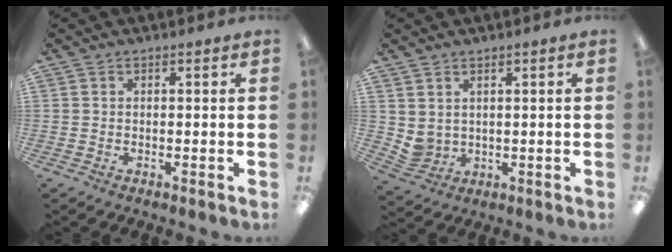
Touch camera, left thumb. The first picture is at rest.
{"total": 3.6, "force": [2.4, 2.6, 0.7], "torque": [-0.021, -0.010, 0.048]}